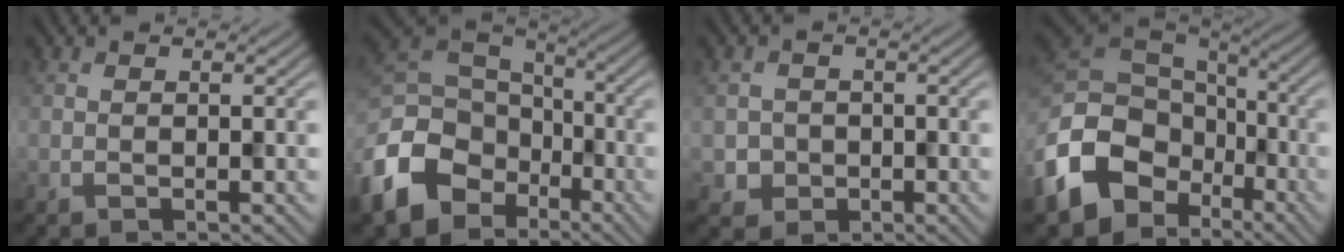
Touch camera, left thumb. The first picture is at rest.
{"total": 15.8, "force": [-7.4, 11.3, 8.2], "torque": [-0.246, -0.046, -0.144]}
{"total": 2.7, "force": [-0.7, 2.6, 0.5], "torque": [-0.010, -0.006, -0.018]}
{"total": 15.9, "force": [-7.1, 11.3, 8.5], "torque": [-0.229, -0.040, -0.137]}